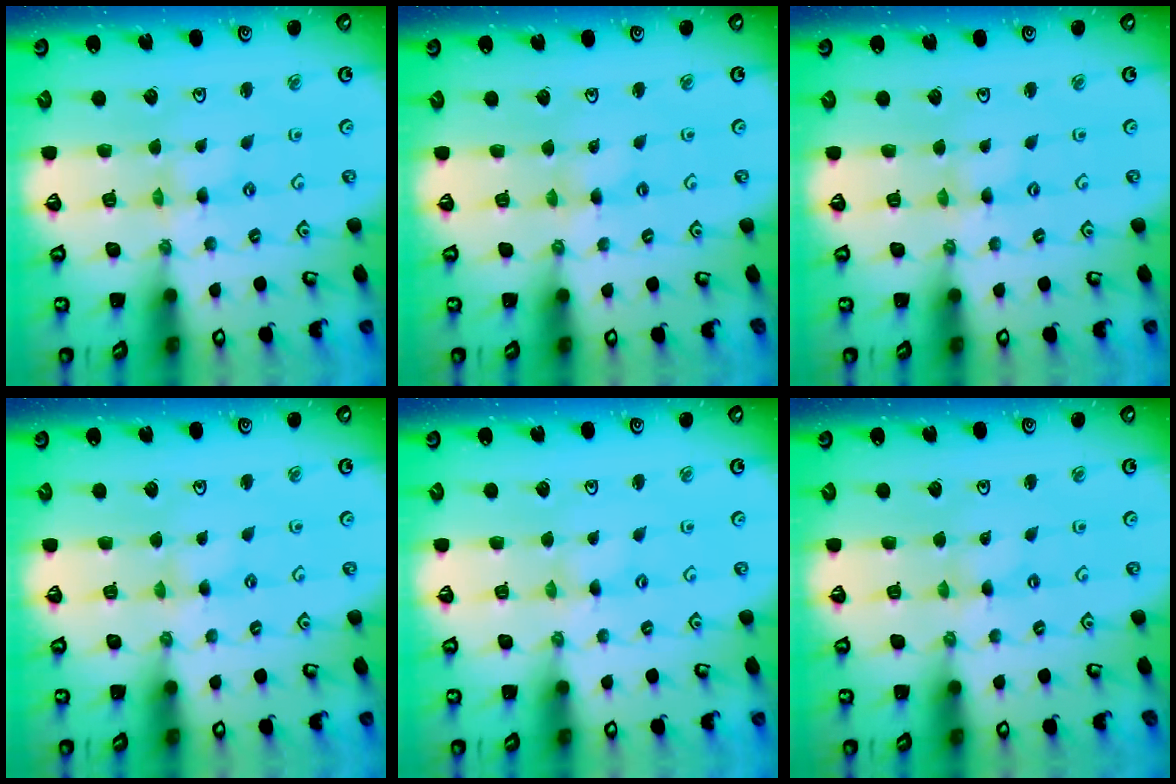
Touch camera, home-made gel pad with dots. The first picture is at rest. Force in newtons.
{"total": 2.0, "press": 1.9, "slide": 0.3}
{"total": 0.0}
{"total": 1.6, "press": 1.5, "slide": 0.4}
{"total": 0.0}
{"total": 0.0}